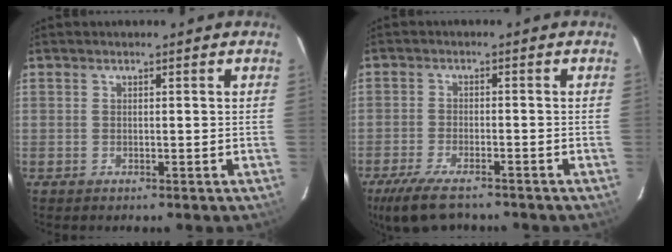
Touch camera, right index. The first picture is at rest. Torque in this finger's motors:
{"motor_torque": [0.88, -0.58, 0.33, 0.08]}